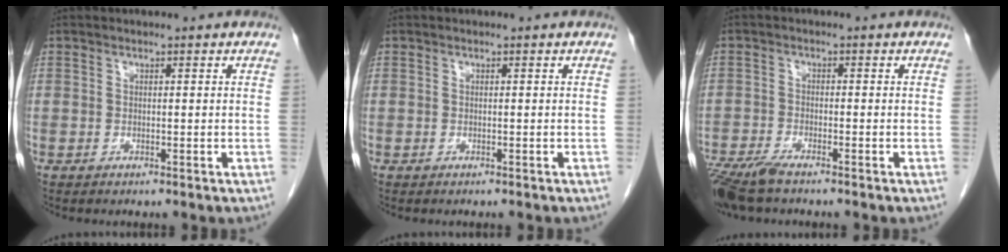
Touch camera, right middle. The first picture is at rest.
{"total": 0.8, "force": [-0.8, 0.2, 0.3], "torque": [-0.006, -0.002, -0.012]}
{"total": 6.3, "force": [-5.1, 1.0, 3.7], "torque": [-0.073, -0.017, -0.095]}